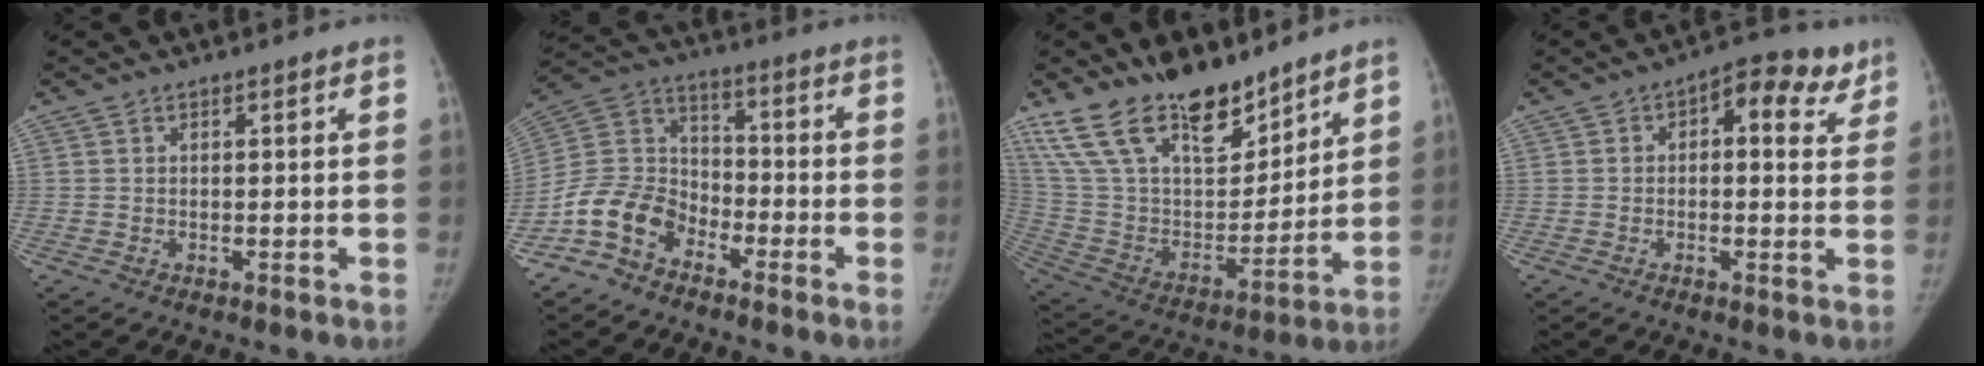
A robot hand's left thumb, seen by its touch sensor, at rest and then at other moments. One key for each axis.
{"total": 10.9, "fx": -6.8, "fy": 7.3, "fz": 4.3, "tx": -0.074, "ty": 0.060, "tz": -0.147}
{"total": 24.1, "fx": 18.0, "fy": 10.5, "fz": 12.2, "tx": -0.190, "ty": -0.076, "tz": 0.329}
{"total": 9.5, "fx": 4.1, "fy": 5.3, "fz": 6.7, "tx": -0.048, "ty": 0.007, "tz": 0.046}